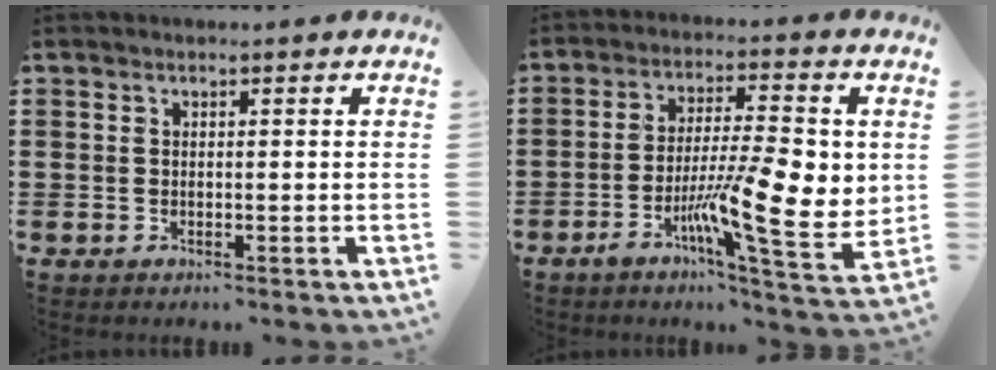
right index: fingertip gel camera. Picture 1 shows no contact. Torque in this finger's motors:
{"motor_torque": [2.14, 0.00, 1.05, 0.21]}